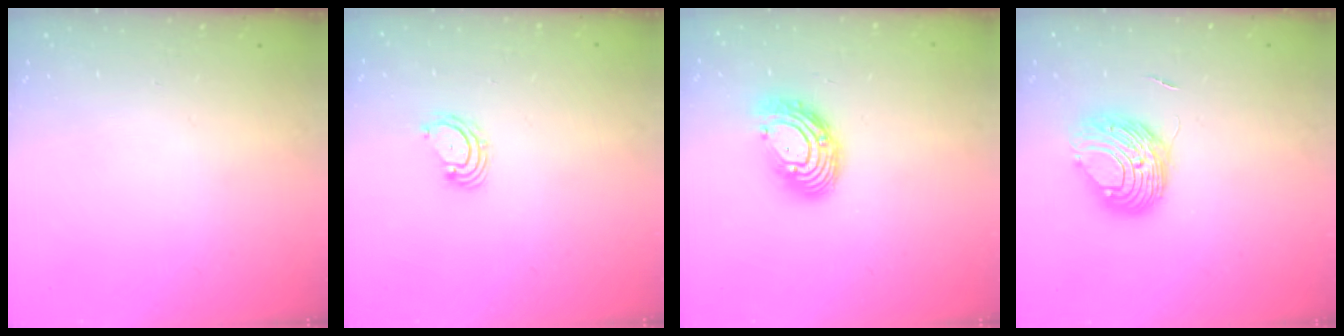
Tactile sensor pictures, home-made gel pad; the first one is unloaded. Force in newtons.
{"total": 3.3, "press": 3.3, "slide": 0.4}
{"total": 12.1, "press": 12.0, "slide": 1.1}
{"total": 8.8, "press": 8.8, "slide": 0.8}